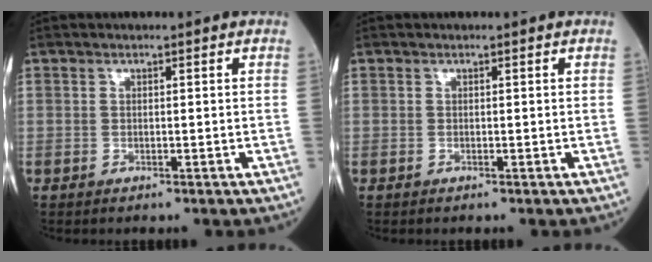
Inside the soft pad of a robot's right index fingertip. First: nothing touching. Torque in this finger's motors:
{"motor_torque": [0.00, 0.00, 0.00, -0.01]}